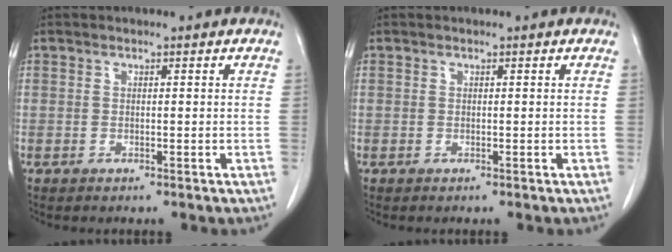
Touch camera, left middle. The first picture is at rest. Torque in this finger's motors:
{"motor_torque": [-0.03, -0.03, 0.00, 0.00]}